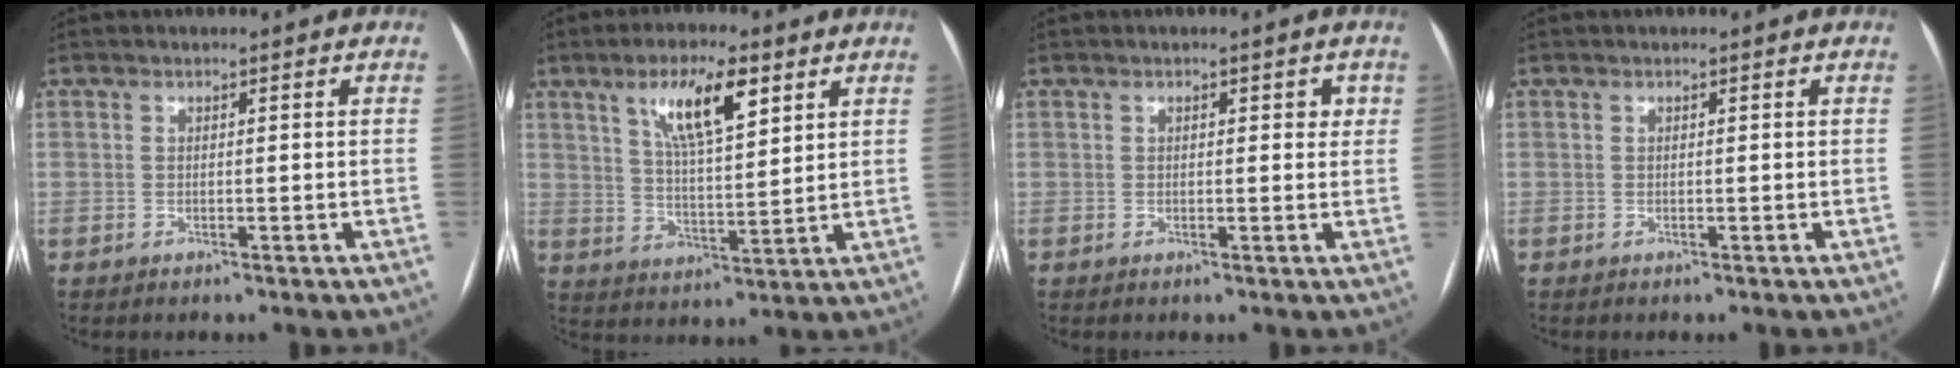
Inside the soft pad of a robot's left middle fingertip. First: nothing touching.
{"total": 10.1, "force": [5.3, 2.4, 8.2], "torque": [-0.150, 0.005, 0.094]}
{"total": 2.4, "force": [0.9, 1.3, 1.8], "torque": [-0.016, 0.007, 0.007]}
{"total": 0.0}